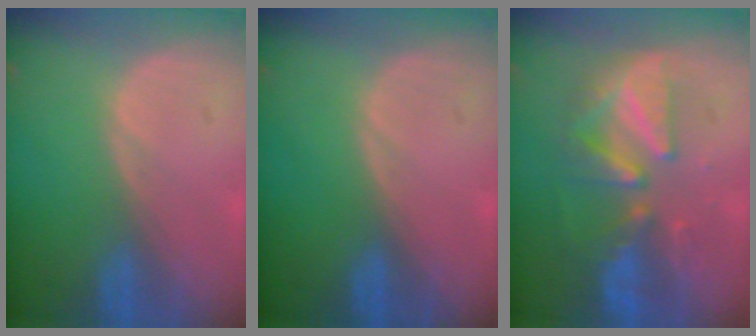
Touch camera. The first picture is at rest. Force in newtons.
{"total": 0.0}
{"total": 8.2, "press": 8.0, "slide": 1.8}